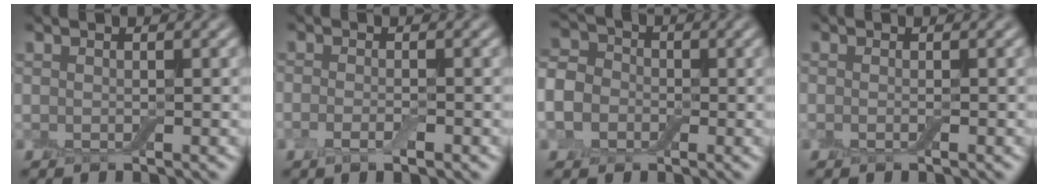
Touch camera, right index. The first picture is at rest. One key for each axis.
{"total": 1.9, "fx": -0.8, "fy": 0.6, "fz": 1.6, "tx": -0.029, "ty": -0.005, "tz": -0.018}
{"total": 7.6, "fx": -2.2, "fy": 6.5, "fz": 3.1, "tx": -0.067, "ty": -0.001, "tz": -0.074}
{"total": 0.8, "fx": -0.3, "fy": 0.1, "fz": 0.7, "tx": -0.013, "ty": -0.004, "tz": -0.006}